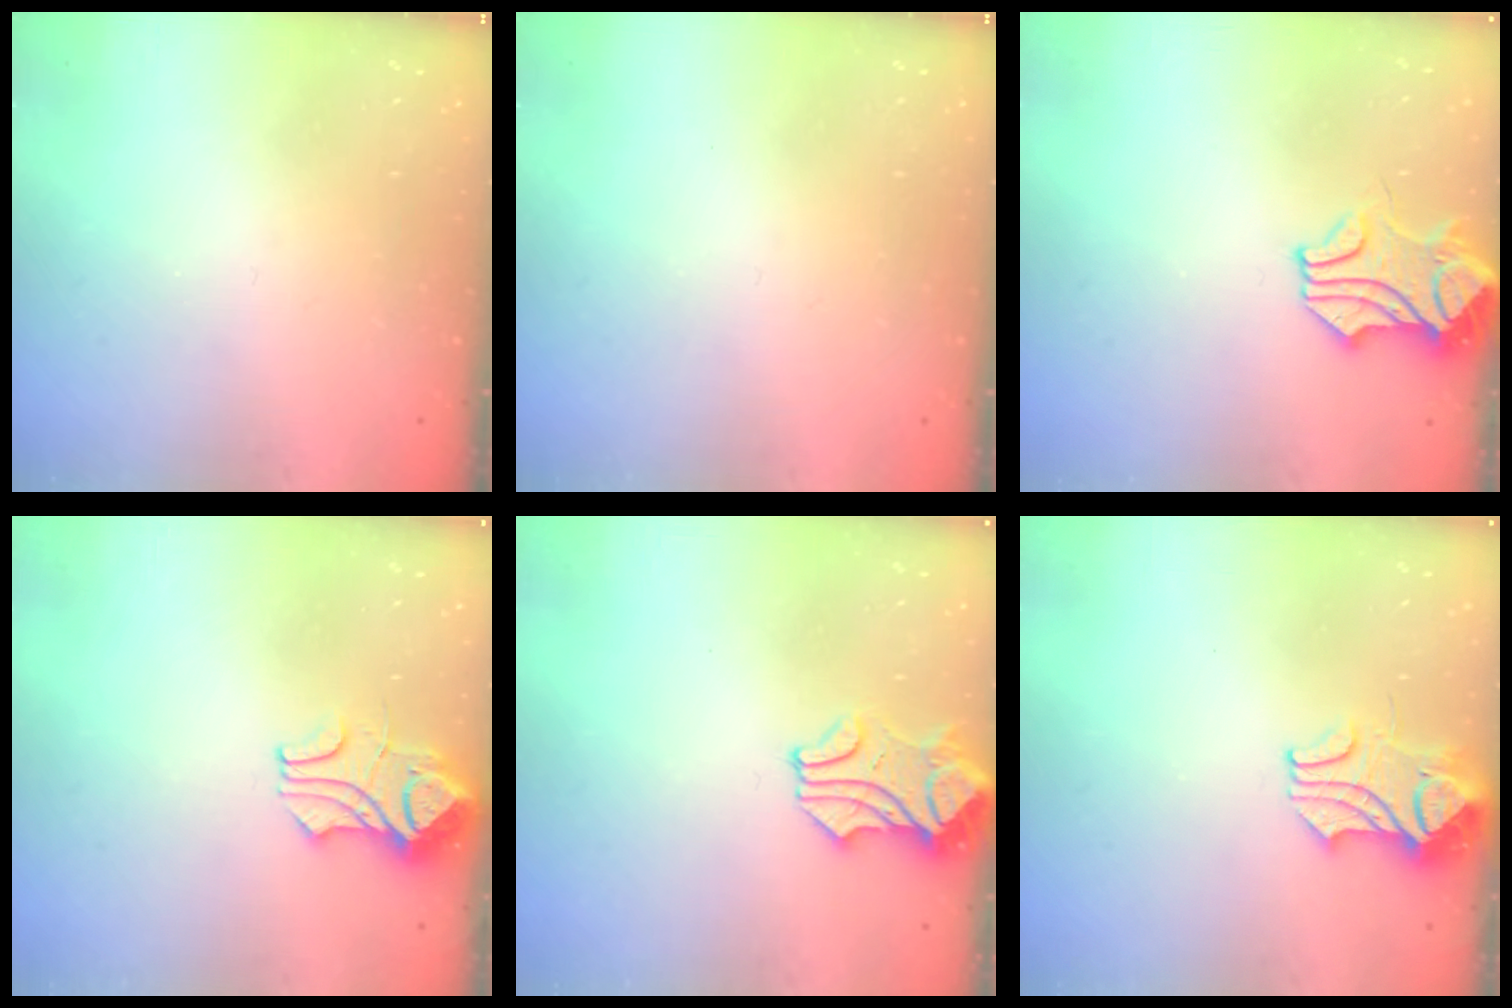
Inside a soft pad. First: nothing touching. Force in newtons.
{"total": 0.0}
{"total": 2.4, "press": 2.3, "slide": 0.6}
{"total": 3.5, "press": 3.4, "slide": 1.0}
{"total": 0.9, "press": 0.7, "slide": 0.7}
{"total": 2.4, "press": 2.3, "slide": 0.8}